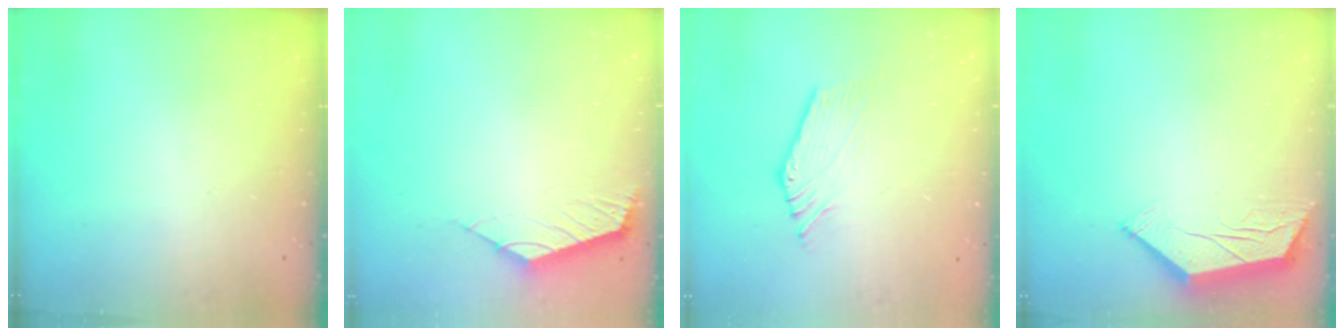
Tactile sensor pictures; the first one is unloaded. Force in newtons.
{"total": 2.4, "press": 2.3, "slide": 0.6}
{"total": 2.7, "press": 2.6, "slide": 0.5}
{"total": 4.2, "press": 4.1, "slide": 0.3}